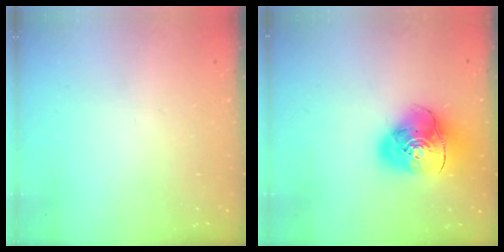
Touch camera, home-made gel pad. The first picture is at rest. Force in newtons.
{"total": 14.0, "press": 13.9, "slide": 1.8}